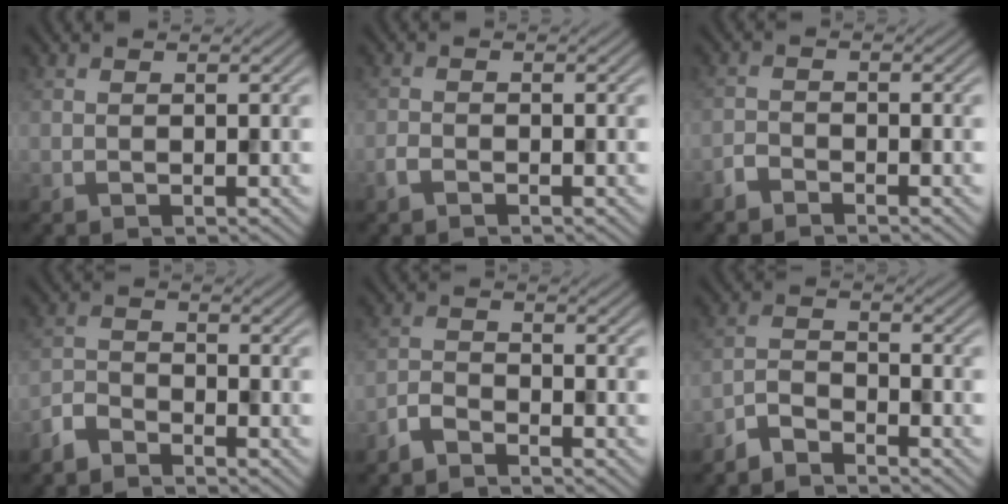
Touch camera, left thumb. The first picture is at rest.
{"total": 1.3, "force": [-1.0, 0.5, 0.6], "torque": [-0.016, 0.000, -0.024]}
{"total": 1.7, "force": [-1.6, 0.5, 0.4], "torque": [-0.008, 0.001, -0.039]}
{"total": 3.2, "force": [-2.9, 1.1, 0.9], "torque": [-0.021, -0.004, -0.074]}
{"total": 2.7, "force": [-2.4, 0.7, 0.9], "torque": [-0.022, -0.002, -0.061]}
{"total": 3.5, "force": [-3.1, 0.9, 1.1], "torque": [-0.026, -0.001, -0.077]}